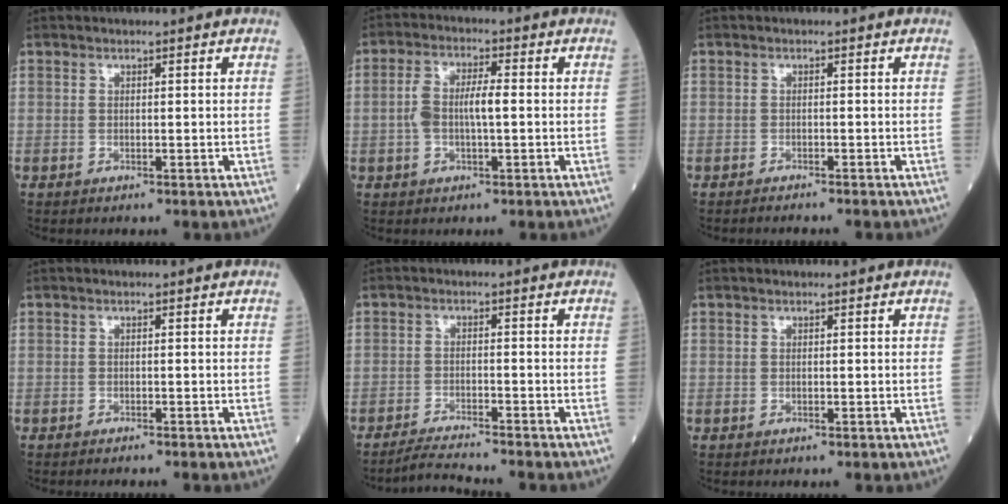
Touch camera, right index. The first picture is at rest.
{"total": 5.7, "force": [-0.2, 1.8, 5.4], "torque": [-0.115, 0.018, -0.004]}
{"total": 2.3, "force": [-2.3, -0.1, 0.5], "torque": [-0.005, -0.002, -0.029]}
{"total": 1.6, "force": [-1.5, 0.0, 0.5], "torque": [-0.006, 0.000, -0.019]}
{"total": 4.6, "force": [-4.5, -1.0, 0.8], "torque": [-0.016, -0.020, -0.078]}
{"total": 0.0}